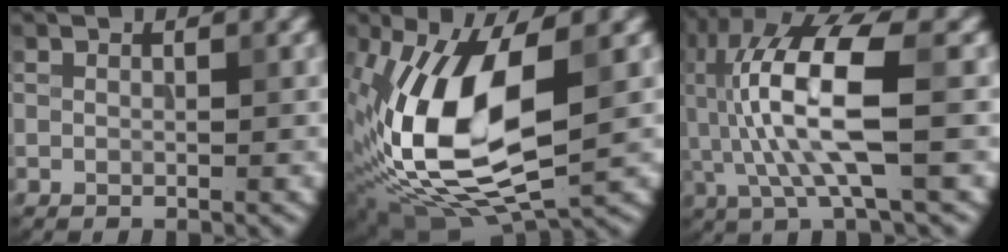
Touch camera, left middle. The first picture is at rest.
{"total": 13.2, "force": [-0.1, 6.2, 11.6], "torque": [-0.233, -0.007, -0.005]}
{"total": 9.7, "force": [0.1, 2.5, 9.3], "torque": [-0.201, 0.010, 0.005]}